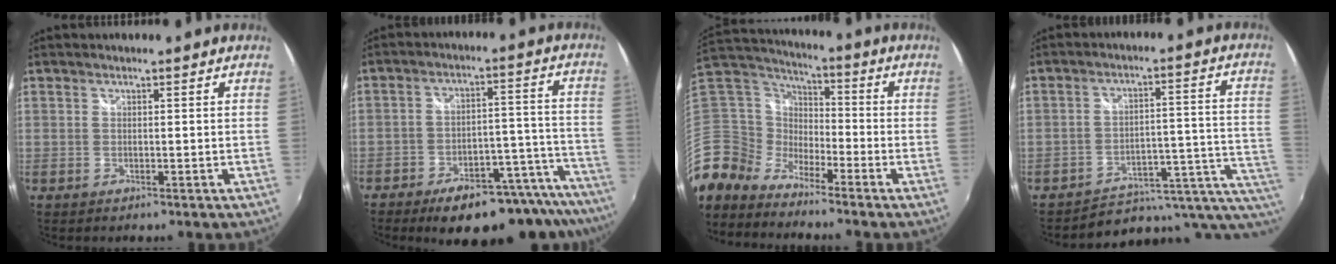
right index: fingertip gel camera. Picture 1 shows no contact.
{"total": 20.9, "force": [-17.4, 6.4, 9.7], "torque": [-0.130, 0.024, -0.214]}
{"total": 9.2, "force": [-7.0, 6.0, 0.7], "torque": [-0.043, 0.041, -0.178]}
{"total": 14.0, "force": [-8.7, 6.6, 8.8], "torque": [-0.107, -0.003, -0.109]}